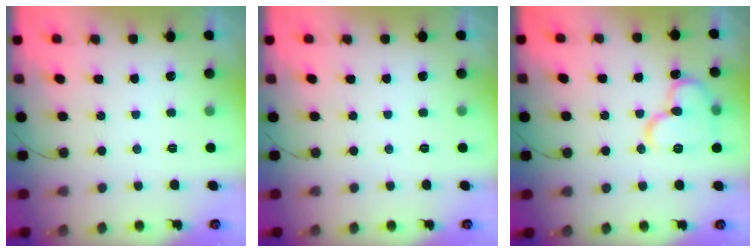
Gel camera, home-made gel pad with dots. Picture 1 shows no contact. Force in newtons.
{"total": 0.0}
{"total": 13.3, "press": 13.2, "slide": 1.8}